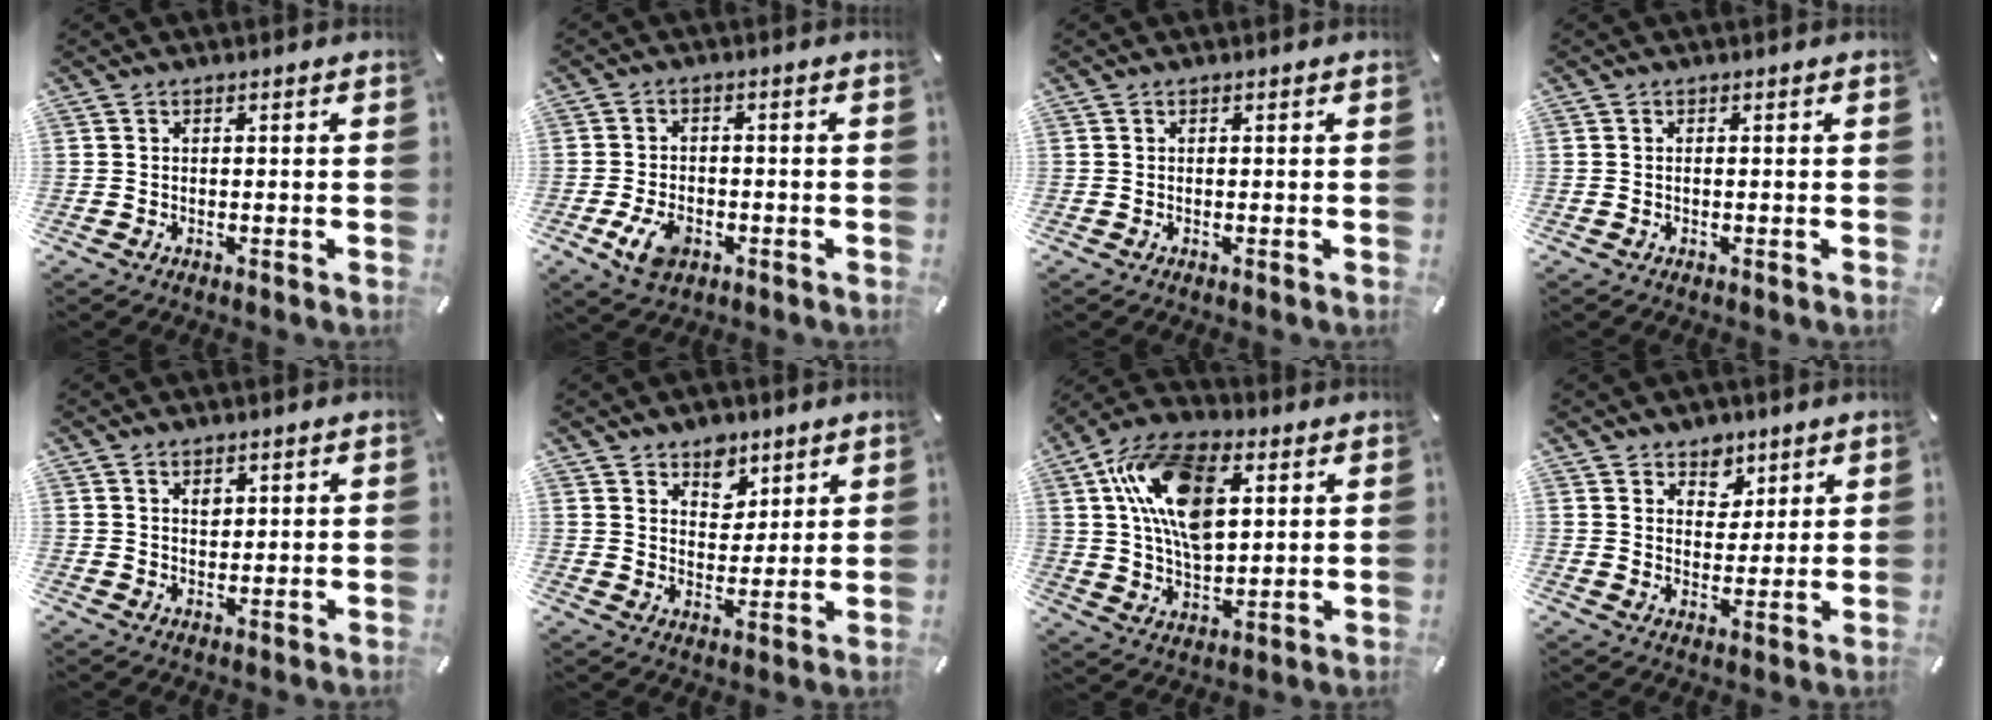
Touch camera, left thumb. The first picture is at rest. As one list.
[{"total": 6.4, "force": [-2.6, 4.1, 4.1], "torque": [-0.089, 0.008, -0.048]}, {"total": 0.0}, {"total": 0.0}, {"total": 2.2, "force": [1.1, 1.6, 1.0], "torque": [-0.005, -0.007, 0.018]}, {"total": 6.9, "force": [4.8, 5.0, 0.7], "torque": [-0.001, -0.032, 0.085]}, {"total": 17.9, "force": [5.9, 10.6, 13.1], "torque": [-0.263, 0.000, 0.103]}, {"total": 6.1, "force": [4.1, 4.5, 0.0], "torque": [0.006, -0.029, 0.073]}]